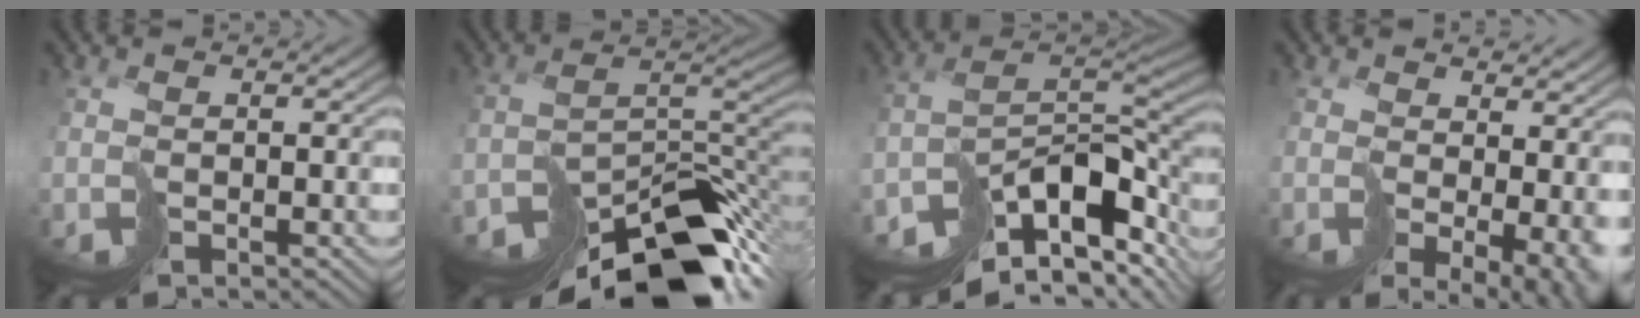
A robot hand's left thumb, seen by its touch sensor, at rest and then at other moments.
{"total": 14.2, "force": [-11.1, 4.9, 7.3], "torque": [-0.126, -0.020, -0.156]}
{"total": 13.1, "force": [-6.7, 6.6, 9.2], "torque": [-0.147, -0.021, -0.093]}
{"total": 8.5, "force": [0.8, 4.4, 7.2], "torque": [-0.124, -0.034, 0.057]}